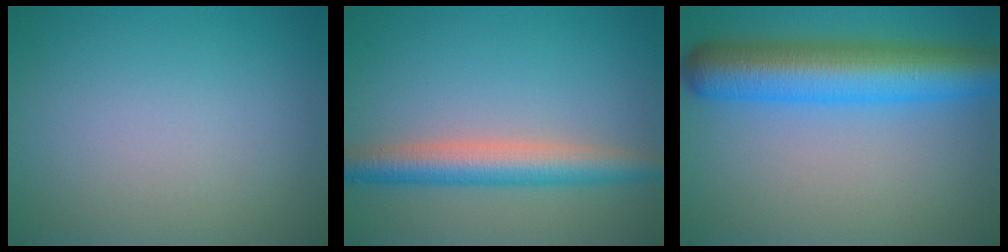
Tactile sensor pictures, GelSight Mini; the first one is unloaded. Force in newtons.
{"total": 4.6, "press": 4.6, "slide": 0.1}
{"total": 8.7, "press": 8.7, "slide": 0.2}